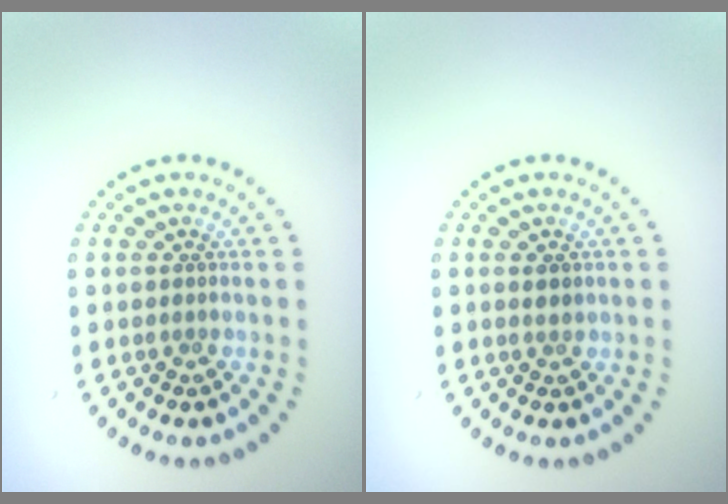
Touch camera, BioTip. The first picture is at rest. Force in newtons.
{"total": 0.8, "press": 0.8, "slide": 0.2}